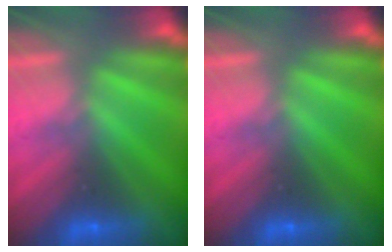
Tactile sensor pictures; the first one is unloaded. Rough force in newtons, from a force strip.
{"total": 0.0}